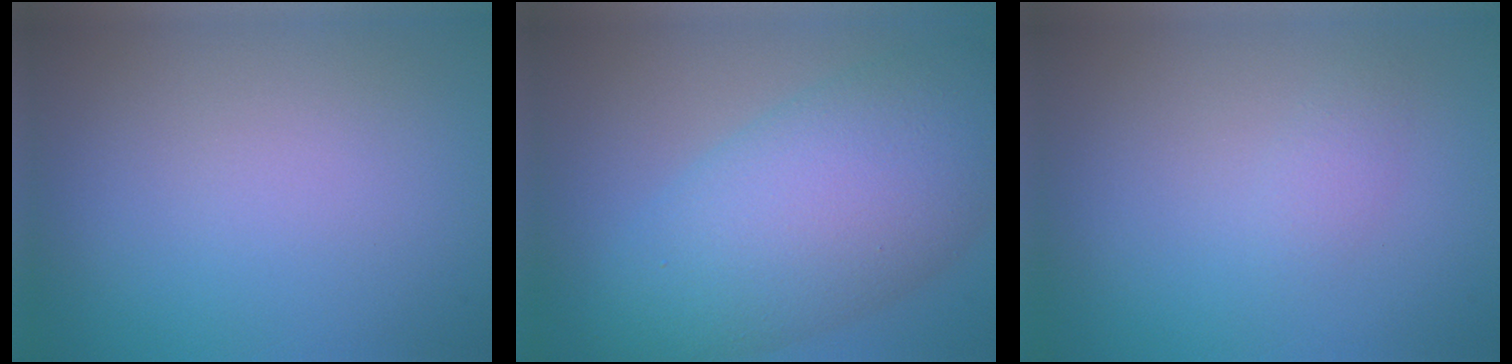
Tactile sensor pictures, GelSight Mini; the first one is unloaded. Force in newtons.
{"total": 9.8, "press": 9.8, "slide": 0.2}
{"total": 1.1, "press": 1.1, "slide": 0.0}